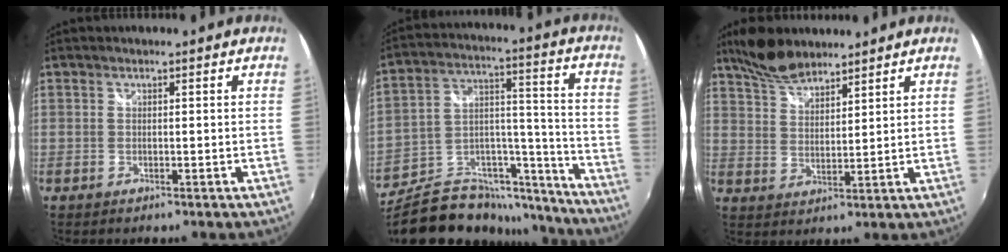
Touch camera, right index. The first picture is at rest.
{"total": 26.3, "force": [-20.5, 12.0, 11.2], "torque": [-0.194, 0.053, -0.293]}
{"total": 8.4, "force": [7.0, 3.0, 3.6], "torque": [-0.070, 0.017, 0.133]}